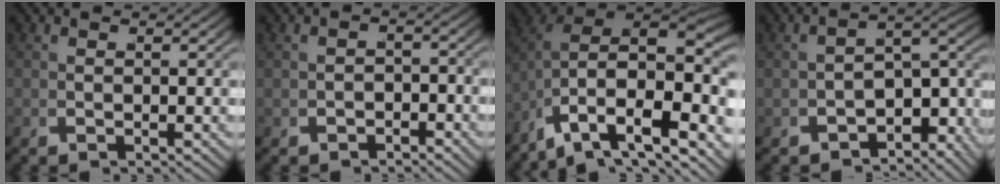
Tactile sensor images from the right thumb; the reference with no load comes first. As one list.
[{"total": 1.9, "force": [-1.7, 0.7, 0.4], "torque": [0.001, -0.008, -0.025]}, {"total": 16.7, "force": [-2.2, 11.3, 12.2], "torque": [-0.196, -0.055, -0.028]}, {"total": 7.3, "force": [-2.7, 4.1, 5.3], "torque": [-0.080, -0.024, -0.030]}]